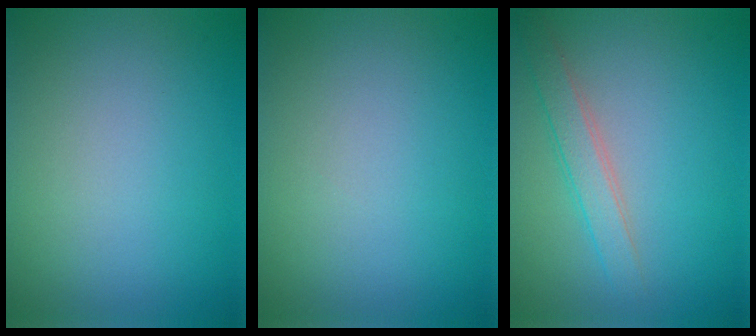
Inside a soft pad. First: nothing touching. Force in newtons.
{"total": 0.0}
{"total": 2.5, "press": 2.5, "slide": 0.1}